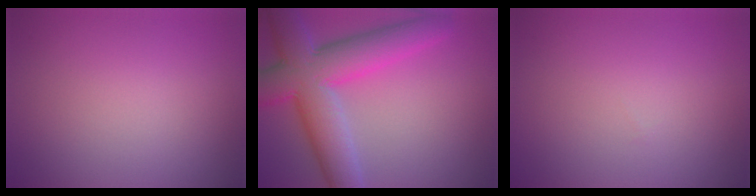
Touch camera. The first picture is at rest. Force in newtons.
{"total": 9.4, "press": 9.4, "slide": 0.3}
{"total": 0.0}